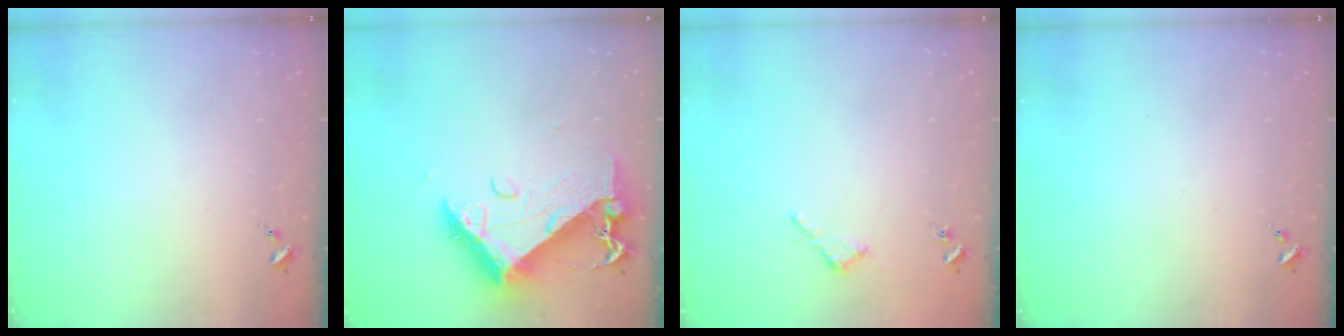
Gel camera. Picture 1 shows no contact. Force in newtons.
{"total": 13.1, "press": 13.1, "slide": 1.4}
{"total": 2.6, "press": 2.6, "slide": 0.2}
{"total": 0.0}